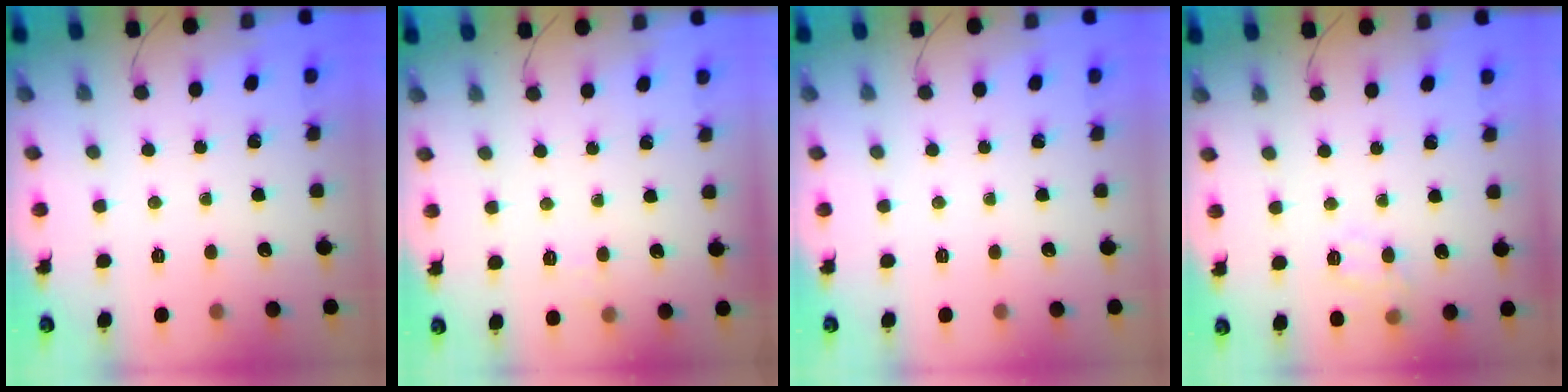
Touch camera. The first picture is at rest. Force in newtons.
{"total": 4.1, "press": 3.9, "slide": 1.2}
{"total": 0.0}
{"total": 9.2, "press": 9.1, "slide": 1.2}